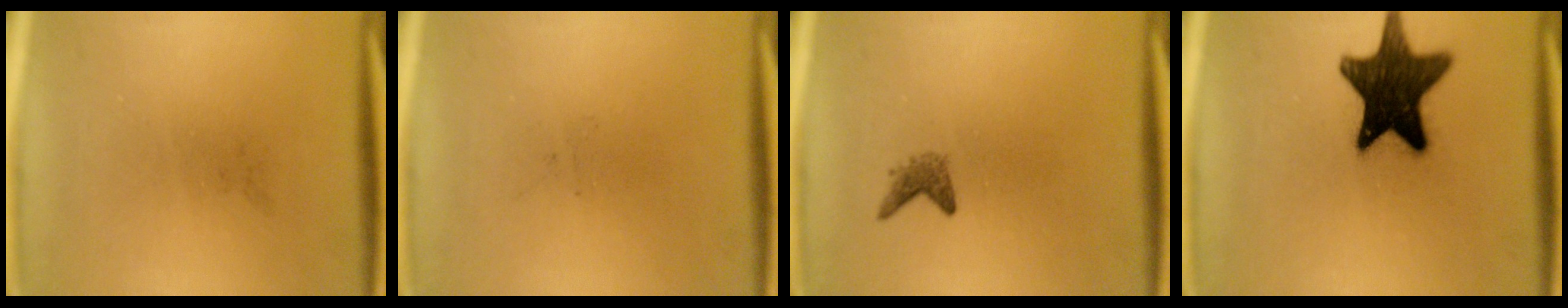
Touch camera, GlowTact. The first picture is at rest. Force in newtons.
{"total": 0.0}
{"total": 1.4}
{"total": 16.2}